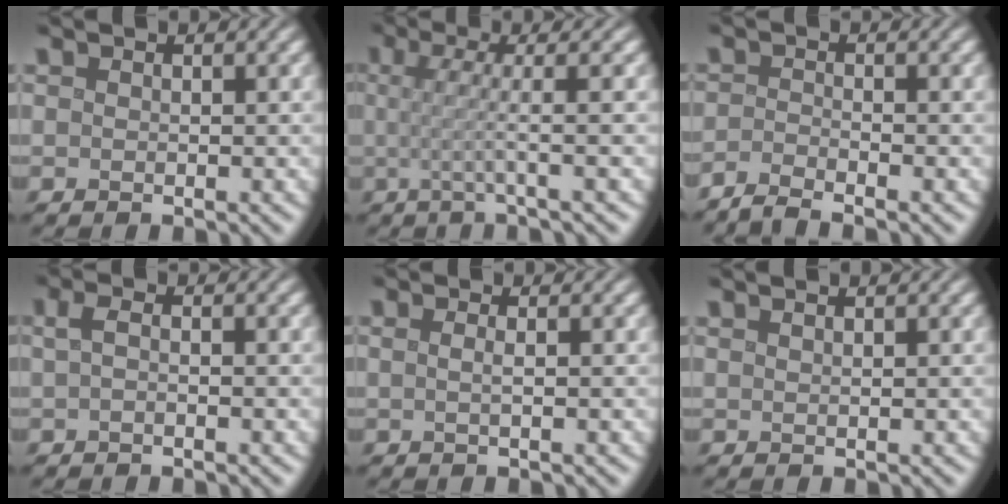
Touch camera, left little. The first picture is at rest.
{"total": 3.5, "force": [0.0, 0.7, 3.4], "torque": [-0.056, -0.002, -0.011]}
{"total": 2.4, "force": [-2.0, 0.3, 1.2], "torque": [-0.020, -0.005, -0.051]}
{"total": 1.3, "force": [-0.1, 0.4, 1.2], "torque": [-0.029, 0.001, -0.005]}
{"total": 1.3, "force": [0.1, 0.4, 1.2], "torque": [-0.015, -0.005, -0.009]}
{"total": 0.8, "force": [0.6, 0.2, 0.5], "torque": [-0.004, 0.000, 0.005]}